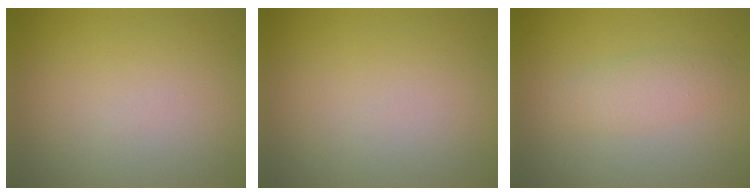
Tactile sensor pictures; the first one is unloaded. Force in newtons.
{"total": 0.0}
{"total": 1.9, "press": 1.9, "slide": 0.0}